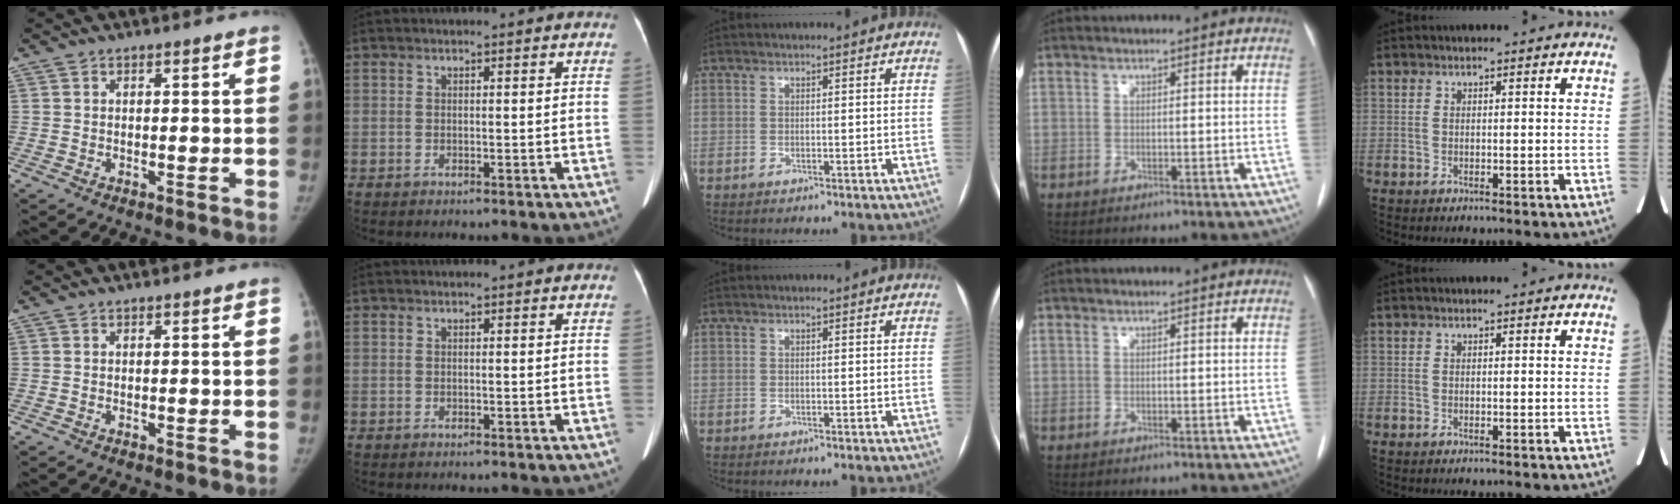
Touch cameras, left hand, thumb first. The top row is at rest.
{}